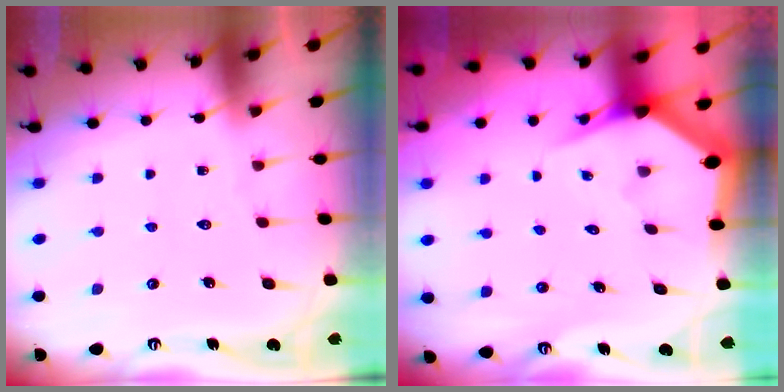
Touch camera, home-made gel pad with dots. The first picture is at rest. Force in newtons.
{"total": 2.9, "press": 2.9, "slide": 0.2}